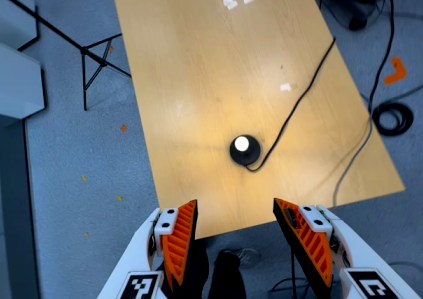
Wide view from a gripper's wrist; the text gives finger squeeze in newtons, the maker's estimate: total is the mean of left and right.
{"total": 0.0}